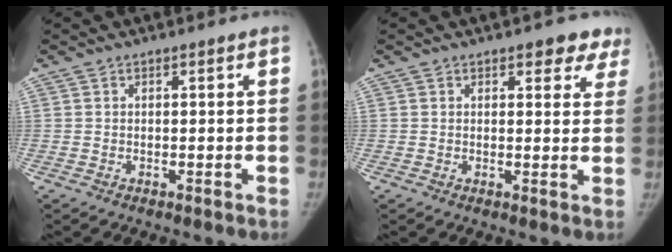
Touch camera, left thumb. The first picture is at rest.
{"total": 5.7, "force": [4.0, 2.9, 2.9], "torque": [0.011, -0.014, 0.039]}